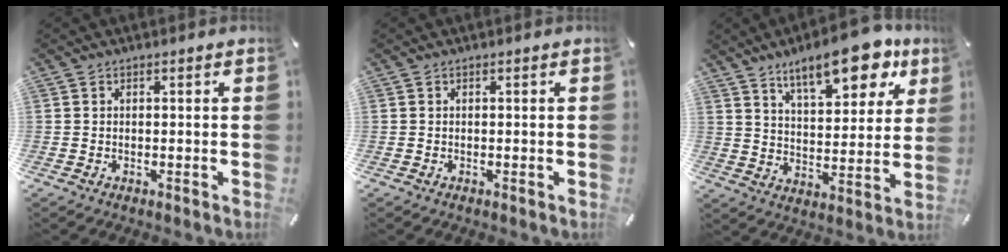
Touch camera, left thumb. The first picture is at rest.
{"total": 0.0}
{"total": 16.6, "force": [11.2, 6.5, 10.4], "torque": [-0.152, -0.056, 0.186]}